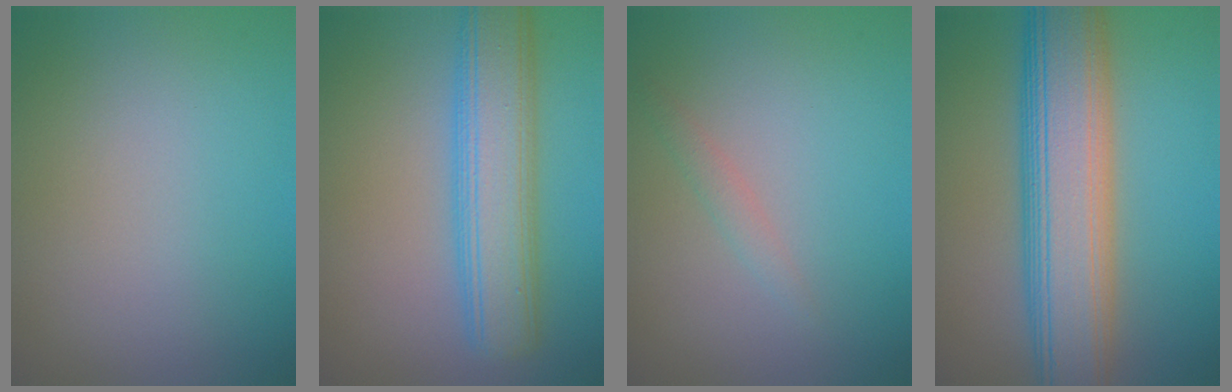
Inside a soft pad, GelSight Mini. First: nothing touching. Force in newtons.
{"total": 7.3, "press": 7.3, "slide": 0.2}
{"total": 1.1, "press": 1.1, "slide": 0.2}
{"total": 10.9, "press": 10.9, "slide": 0.0}